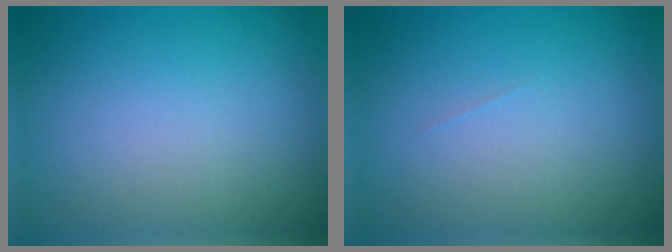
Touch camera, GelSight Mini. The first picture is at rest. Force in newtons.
{"total": 0.0}